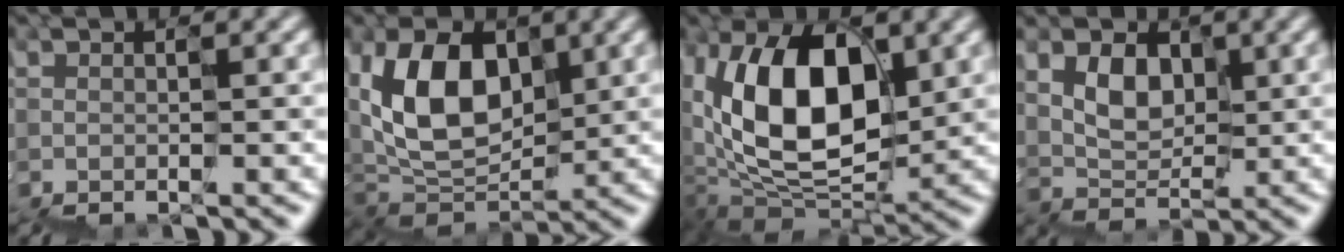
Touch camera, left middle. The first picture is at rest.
{"total": 7.0, "force": [2.5, 4.9, 4.3], "torque": [-0.104, 0.016, 0.036]}
{"total": 9.2, "force": [3.0, 5.8, 6.5], "torque": [-0.118, 0.009, 0.053]}
{"total": 2.2, "force": [1.5, 1.5, -0.5], "torque": [-0.006, 0.009, 0.031]}